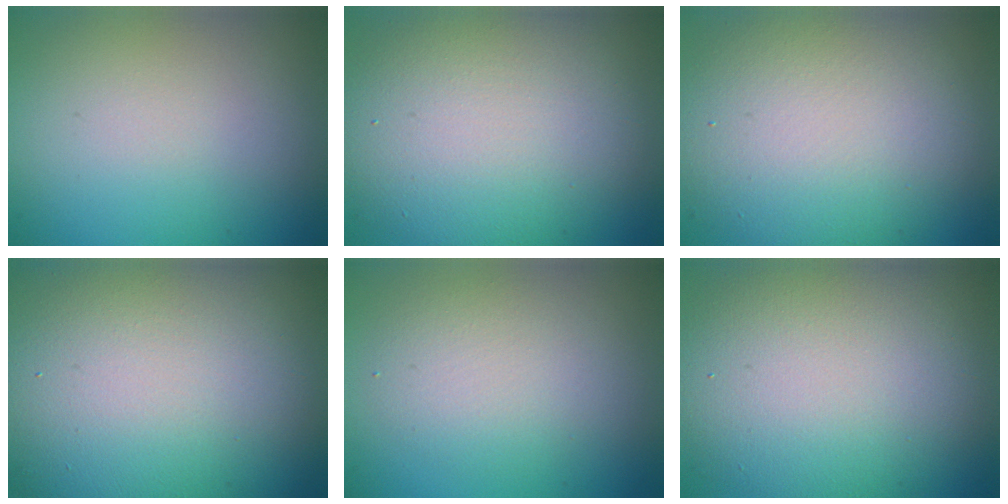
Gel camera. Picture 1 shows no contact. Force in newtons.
{"total": 9.5, "press": 9.5, "slide": 0.3}
{"total": 9.0, "press": 9.0, "slide": 0.9}
{"total": 17.5, "press": 17.5, "slide": 0.8}
{"total": 2.9, "press": 2.9, "slide": 0.3}
{"total": 10.1, "press": 10.1, "slide": 0.9}